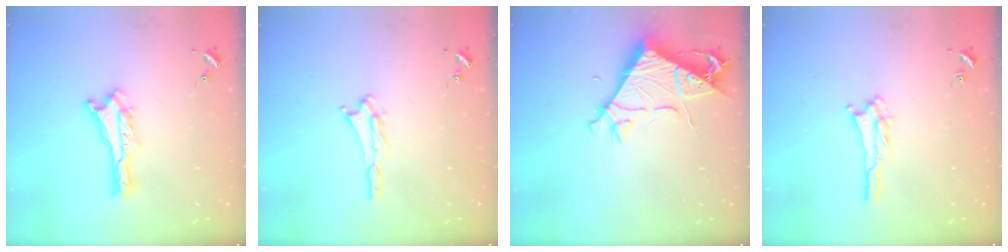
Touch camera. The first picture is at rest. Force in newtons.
{"total": 1.9, "press": 1.8, "slide": 0.3}
{"total": 7.8, "press": 7.8, "slide": 0.5}
{"total": 1.8, "press": 1.8, "slide": 0.2}